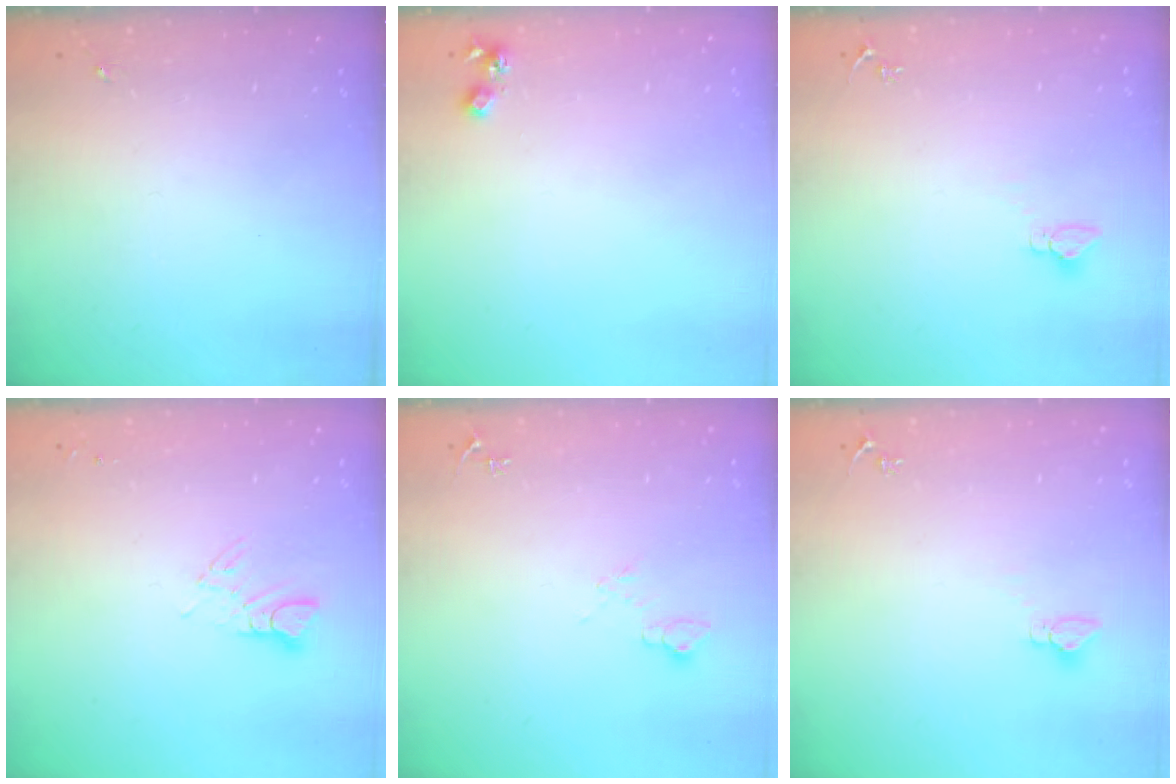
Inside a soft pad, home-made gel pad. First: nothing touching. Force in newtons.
{"total": 4.8, "press": 4.7, "slide": 0.7}
{"total": 2.9, "press": 2.9, "slide": 0.1}
{"total": 3.9, "press": 3.9, "slide": 0.4}
{"total": 6.7, "press": 6.7, "slide": 0.8}
{"total": 2.9, "press": 2.9, "slide": 0.1}